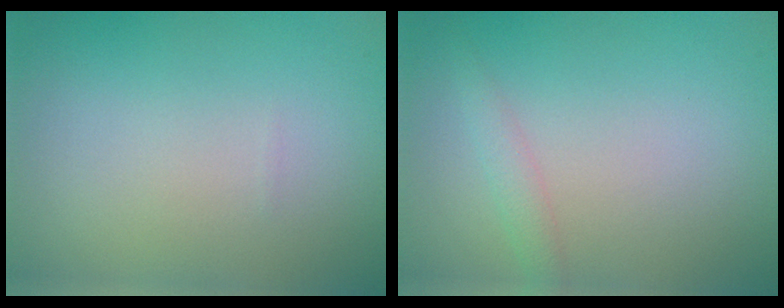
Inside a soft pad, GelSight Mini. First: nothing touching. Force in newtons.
{"total": 1.3, "press": 1.3, "slide": 0.1}